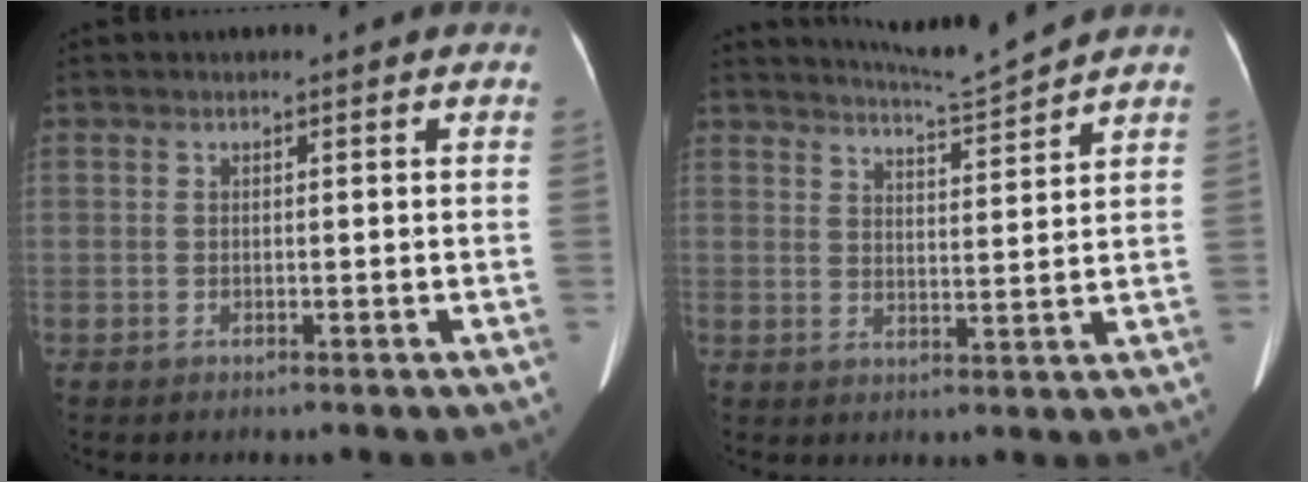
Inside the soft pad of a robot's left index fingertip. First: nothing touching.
{"total": 6.2, "force": [5.9, -1.9, 0.5], "torque": [-0.022, -0.017, 0.101]}